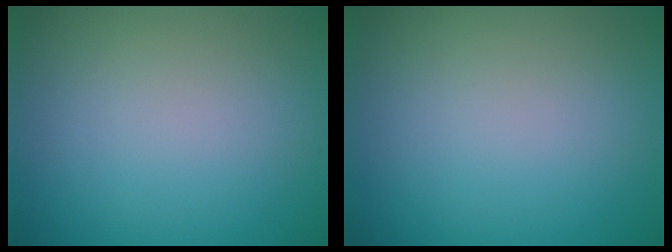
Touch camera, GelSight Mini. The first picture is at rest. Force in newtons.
{"total": 0.0}